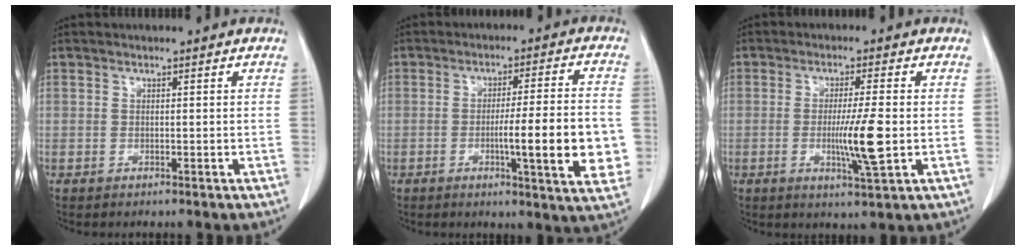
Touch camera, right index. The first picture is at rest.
{"total": 12.7, "force": [-2.5, 0.7, 12.4], "torque": [-0.169, -0.007, -0.036]}
{"total": 7.1, "force": [-1.1, -0.2, 7.0], "torque": [-0.121, -0.016, -0.019]}